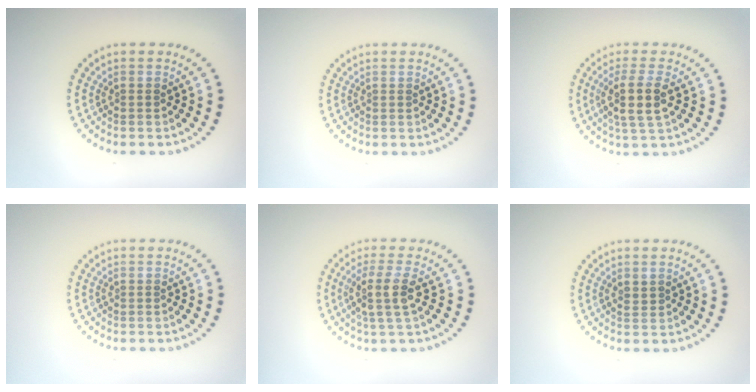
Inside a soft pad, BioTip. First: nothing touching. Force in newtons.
{"total": 0.0}
{"total": 3.4, "press": 3.0, "slide": 1.6}
{"total": 0.0}
{"total": 3.1, "press": 2.4, "slide": 1.9}
{"total": 0.6, "press": 0.5, "slide": 0.3}